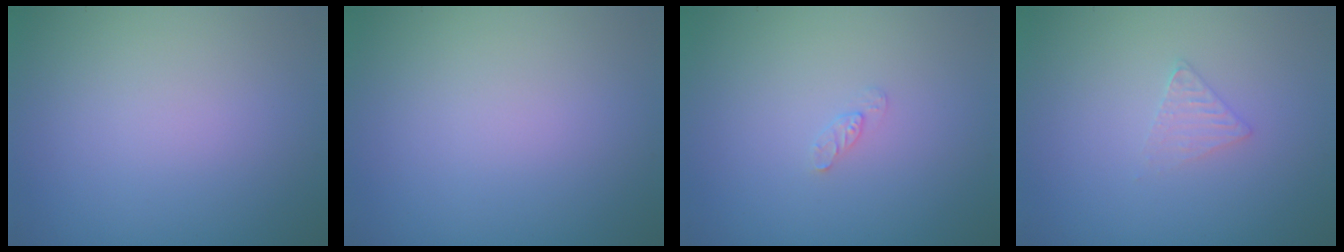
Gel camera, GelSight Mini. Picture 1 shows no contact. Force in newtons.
{"total": 0.0}
{"total": 0.9, "press": 0.8, "slide": 0.2}
{"total": 1.4, "press": 1.3, "slide": 0.2}